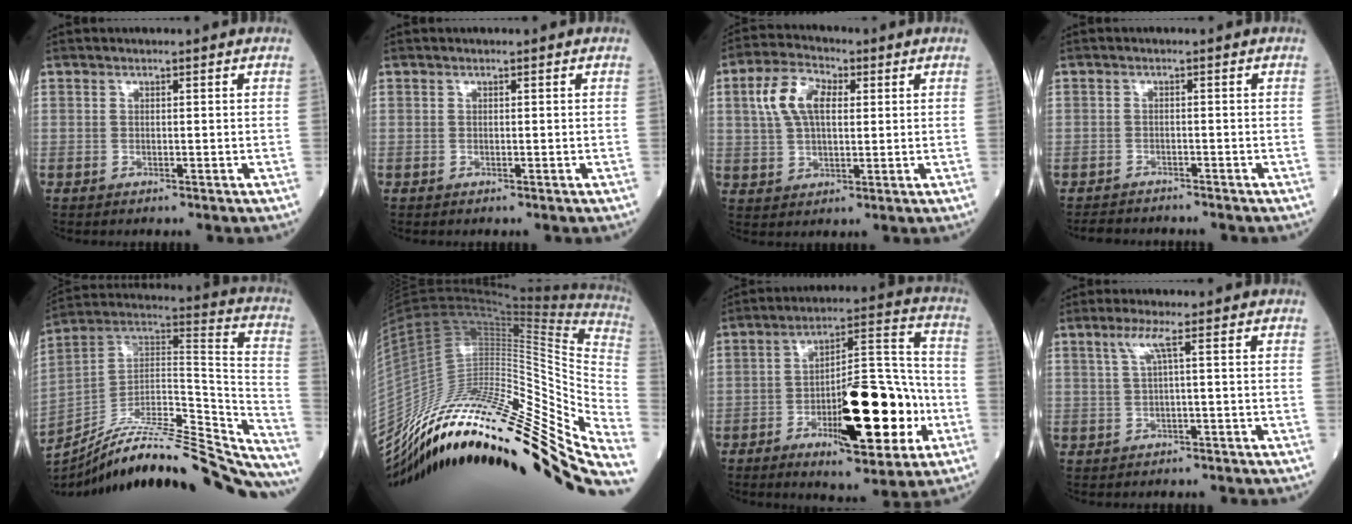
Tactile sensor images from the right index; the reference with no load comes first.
{"total": 0.0}
{"total": 8.3, "force": [2.3, 4.4, 6.7], "torque": [-0.144, 0.022, 0.044]}
{"total": 3.5, "force": [-3.3, 1.1, 0.3], "torque": [-0.004, -0.006, -0.055]}
{"total": 35.9, "force": [-31.9, 5.3, 15.7], "torque": [-0.194, -0.016, -0.463]}
{"total": 35.9, "force": [-24.3, 6.4, 25.7], "torque": [-0.376, -0.006, -0.380]}
{"total": 18.2, "force": [-5.8, 5.1, 16.5], "torque": [-0.260, 0.015, -0.080]}
{"total": 2.3, "force": [0.3, -0.5, 2.2], "torque": [-0.053, 0.007, 0.009]}